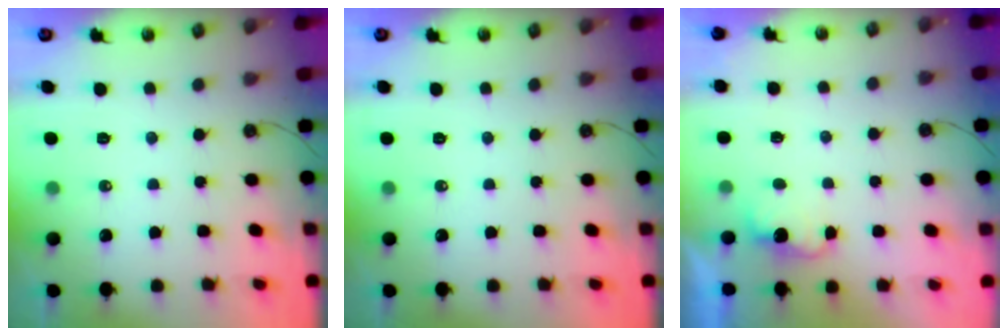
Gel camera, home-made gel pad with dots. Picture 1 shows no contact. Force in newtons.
{"total": 0.0}
{"total": 2.9, "press": 2.8, "slide": 0.8}